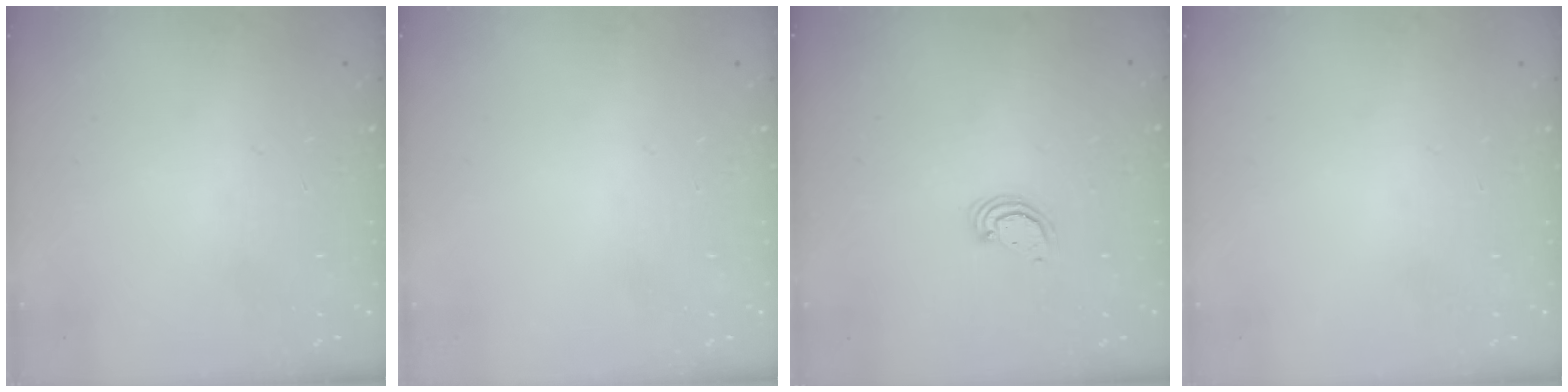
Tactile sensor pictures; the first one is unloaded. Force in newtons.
{"total": 0.0}
{"total": 2.3, "press": 2.3, "slide": 0.3}
{"total": 0.0}